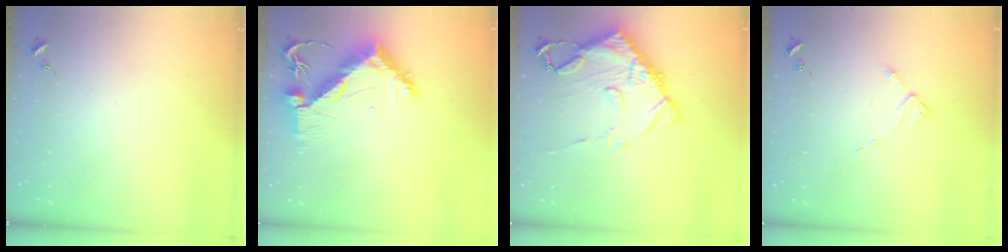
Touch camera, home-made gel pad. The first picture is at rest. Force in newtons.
{"total": 10.8, "press": 10.8, "slide": 1.3}
{"total": 14.3, "press": 14.2, "slide": 1.3}
{"total": 2.2, "press": 2.2, "slide": 0.4}